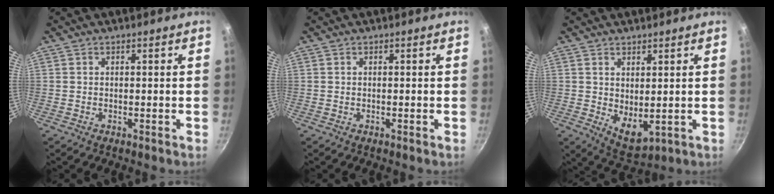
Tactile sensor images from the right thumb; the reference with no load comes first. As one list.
[{"total": 0.0}, {"total": 6.1, "force": [1.6, 3.1, 5.0], "torque": [-0.070, -0.030, 0.040]}]